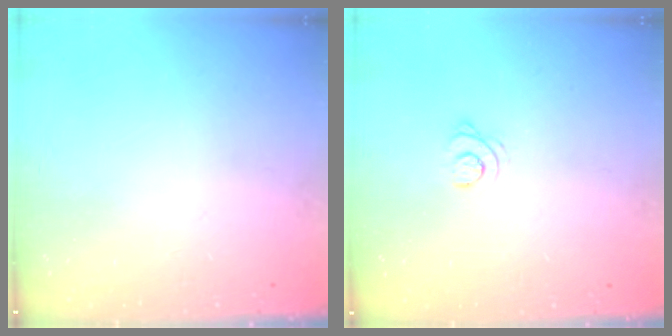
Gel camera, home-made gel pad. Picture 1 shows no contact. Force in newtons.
{"total": 4.0, "press": 3.9, "slide": 0.5}